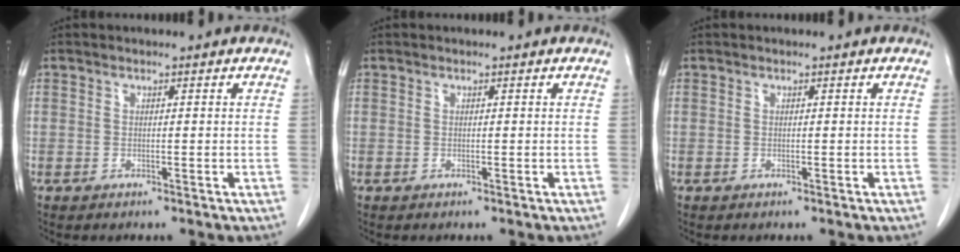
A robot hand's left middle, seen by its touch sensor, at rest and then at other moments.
{"total": 0.0}
{"total": 0.0}